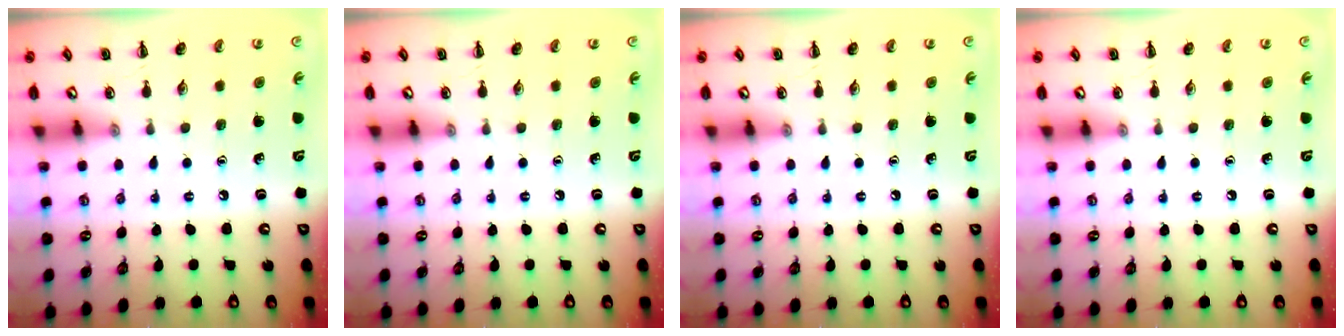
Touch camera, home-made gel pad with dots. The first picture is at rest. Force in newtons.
{"total": 0.0}
{"total": 0.0}
{"total": 0.0}